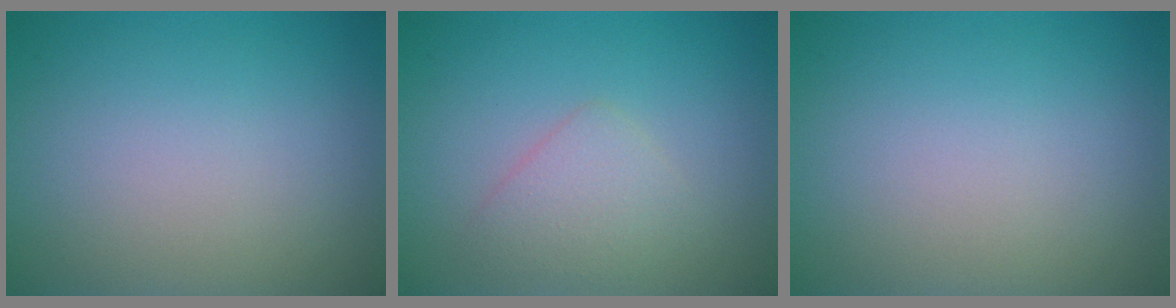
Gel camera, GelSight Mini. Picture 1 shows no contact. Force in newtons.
{"total": 2.2, "press": 2.2, "slide": 0.1}
{"total": 0.0}